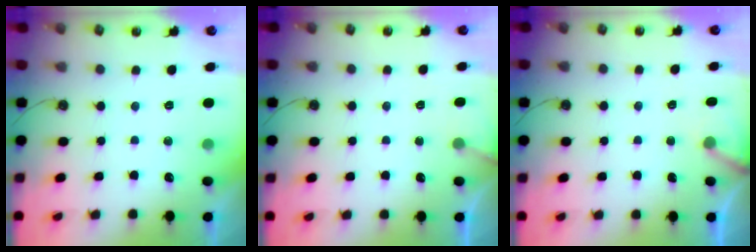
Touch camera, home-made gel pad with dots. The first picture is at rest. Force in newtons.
{"total": 3.4, "press": 3.4, "slide": 0.2}
{"total": 3.6, "press": 3.6, "slide": 0.2}